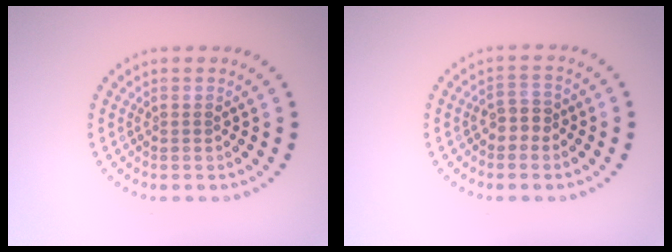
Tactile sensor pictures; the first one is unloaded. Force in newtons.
{"total": 1.9, "press": 1.6, "slide": 1.0}